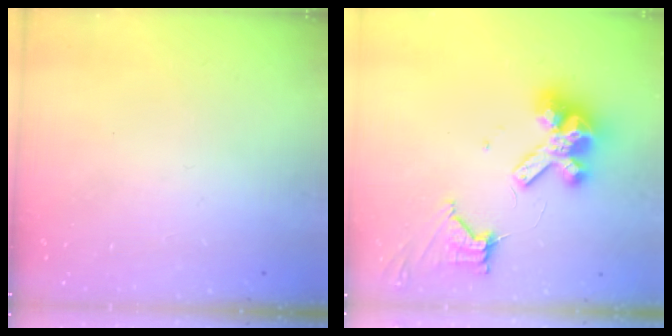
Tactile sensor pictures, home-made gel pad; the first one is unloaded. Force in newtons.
{"total": 14.3, "press": 14.2, "slide": 1.7}